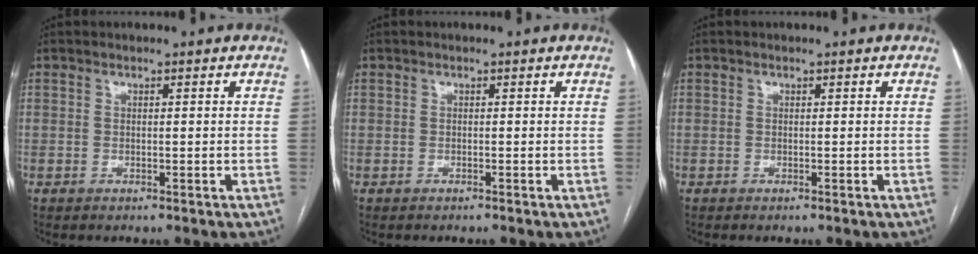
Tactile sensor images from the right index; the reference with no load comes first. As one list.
[{"total": 0.0}, {"total": 0.0}]